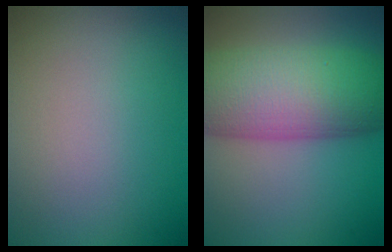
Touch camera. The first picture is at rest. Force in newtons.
{"total": 11.9, "press": 11.9, "slide": 0.5}